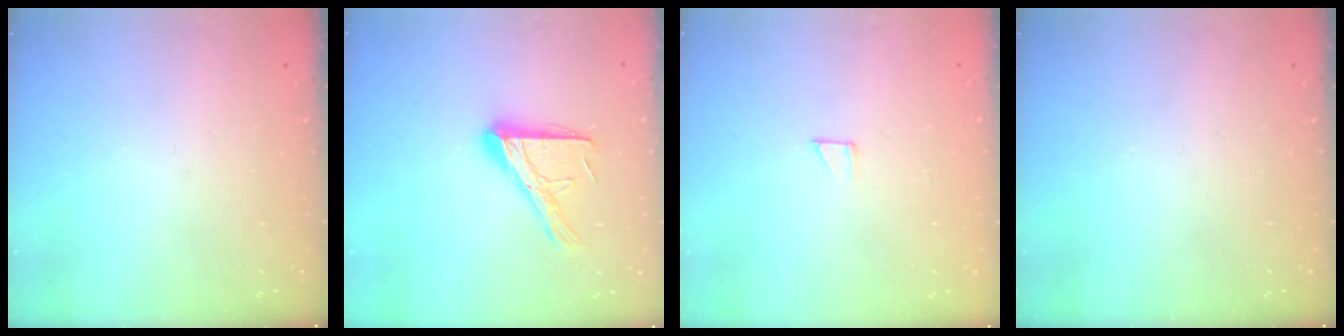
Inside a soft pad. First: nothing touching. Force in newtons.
{"total": 13.9, "press": 13.9, "slide": 1.2}
{"total": 2.1, "press": 2.1, "slide": 0.1}
{"total": 0.0}